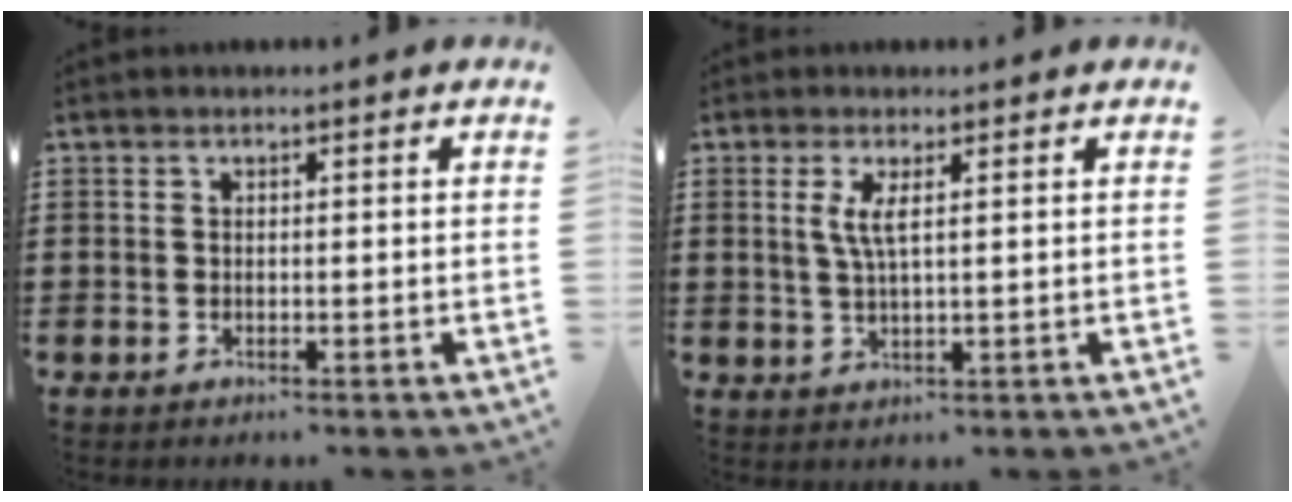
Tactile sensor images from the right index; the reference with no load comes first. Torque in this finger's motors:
{"motor_torque": [0.14, -0.13, 0.24, 0.10]}